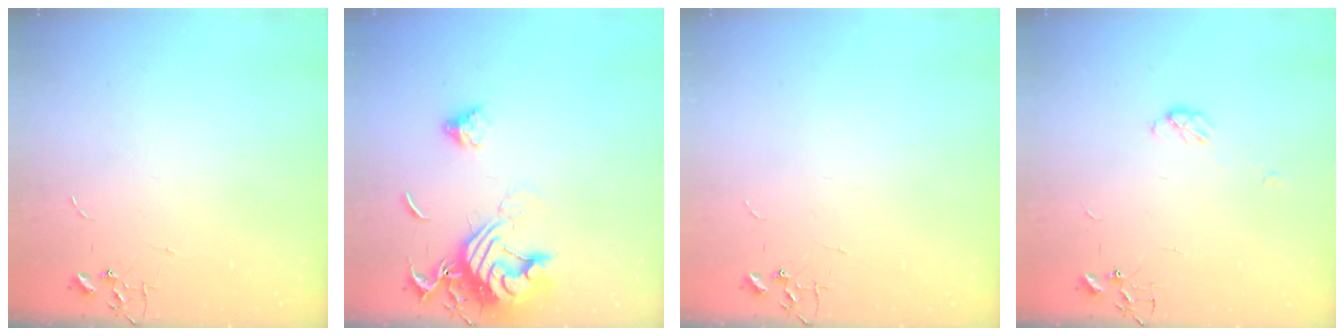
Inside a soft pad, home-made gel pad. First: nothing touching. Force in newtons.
{"total": 14.3, "press": 14.2, "slide": 1.7}
{"total": 0.0}
{"total": 3.9, "press": 3.9, "slide": 0.6}